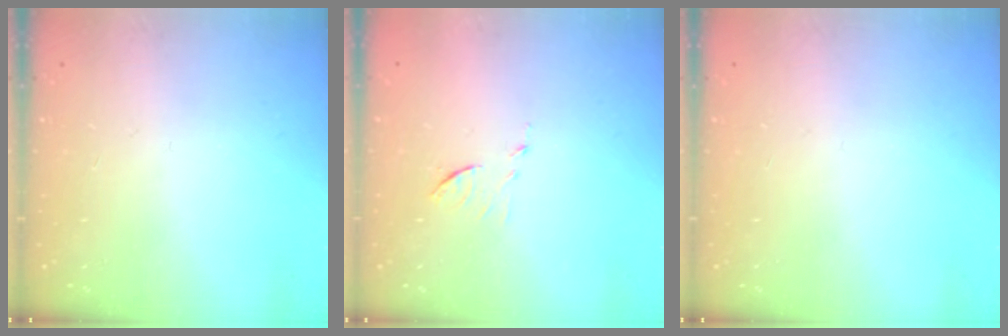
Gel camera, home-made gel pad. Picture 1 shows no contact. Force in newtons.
{"total": 6.2, "press": 6.2, "slide": 0.2}
{"total": 0.0}